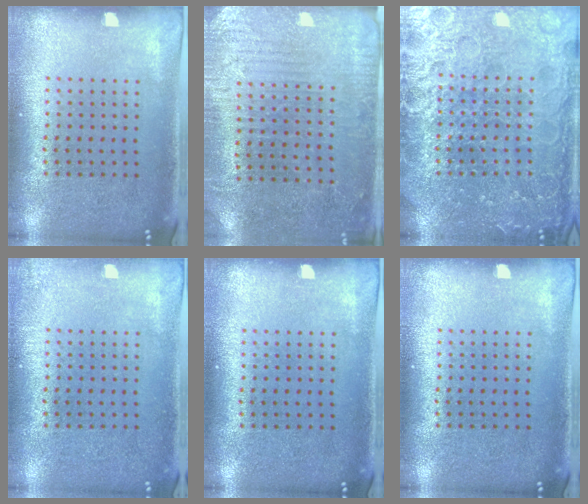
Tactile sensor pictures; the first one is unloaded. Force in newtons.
{"total": 2.9, "press": 2.7, "slide": 0.9}
{"total": 6.9, "press": 6.9, "slide": 0.8}
{"total": 0.9, "press": 0.9, "slide": 0.1}
{"total": 0.0}
{"total": 0.0}